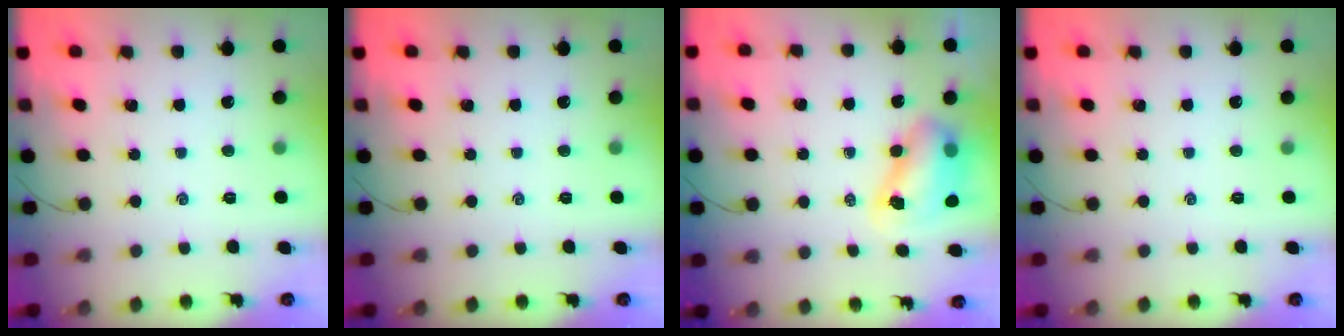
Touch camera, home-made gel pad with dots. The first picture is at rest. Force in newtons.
{"total": 0.0}
{"total": 8.2, "press": 8.0, "slide": 2.0}
{"total": 0.0}